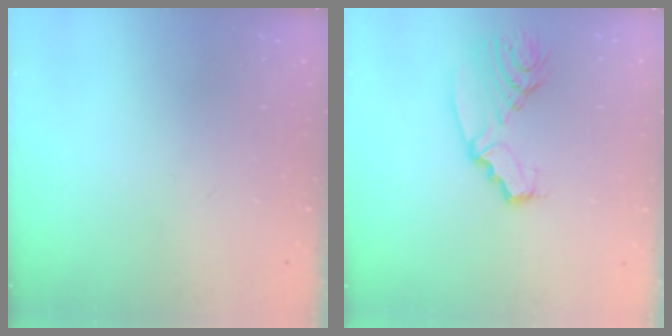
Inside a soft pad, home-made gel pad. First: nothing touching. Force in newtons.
{"total": 6.8, "press": 6.8, "slide": 0.1}